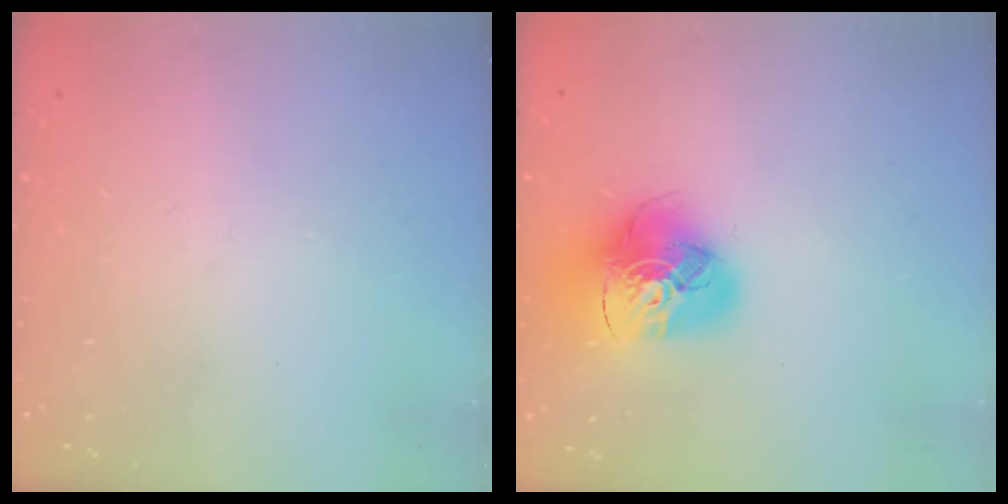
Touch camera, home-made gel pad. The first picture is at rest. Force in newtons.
{"total": 17.2, "press": 17.0, "slide": 1.9}